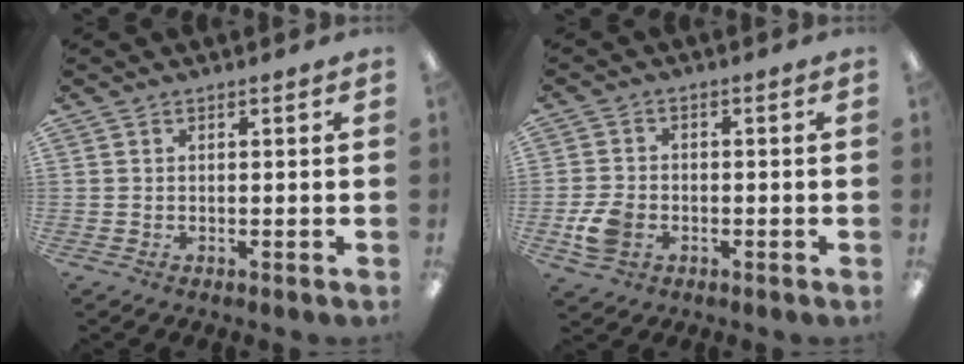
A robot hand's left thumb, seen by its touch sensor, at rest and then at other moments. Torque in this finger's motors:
{"motor_torque": [-0.47, 0.51, -0.01, -0.01, 0.01]}